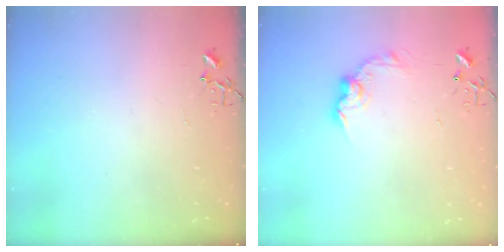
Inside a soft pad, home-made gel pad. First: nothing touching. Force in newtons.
{"total": 9.6, "press": 9.6, "slide": 0.4}